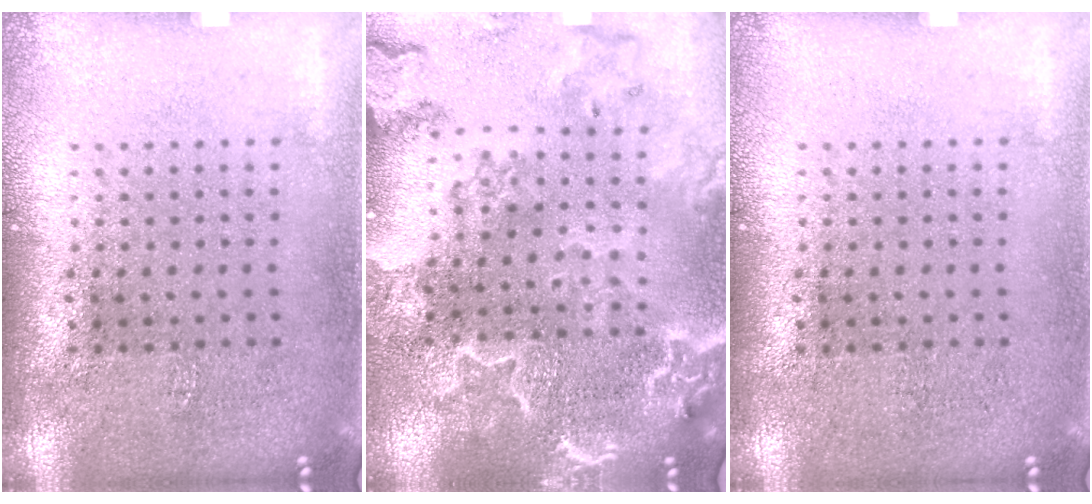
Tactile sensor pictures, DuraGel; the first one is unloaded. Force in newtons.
{"total": 3.2, "press": 2.9, "slide": 1.3}
{"total": 0.0}